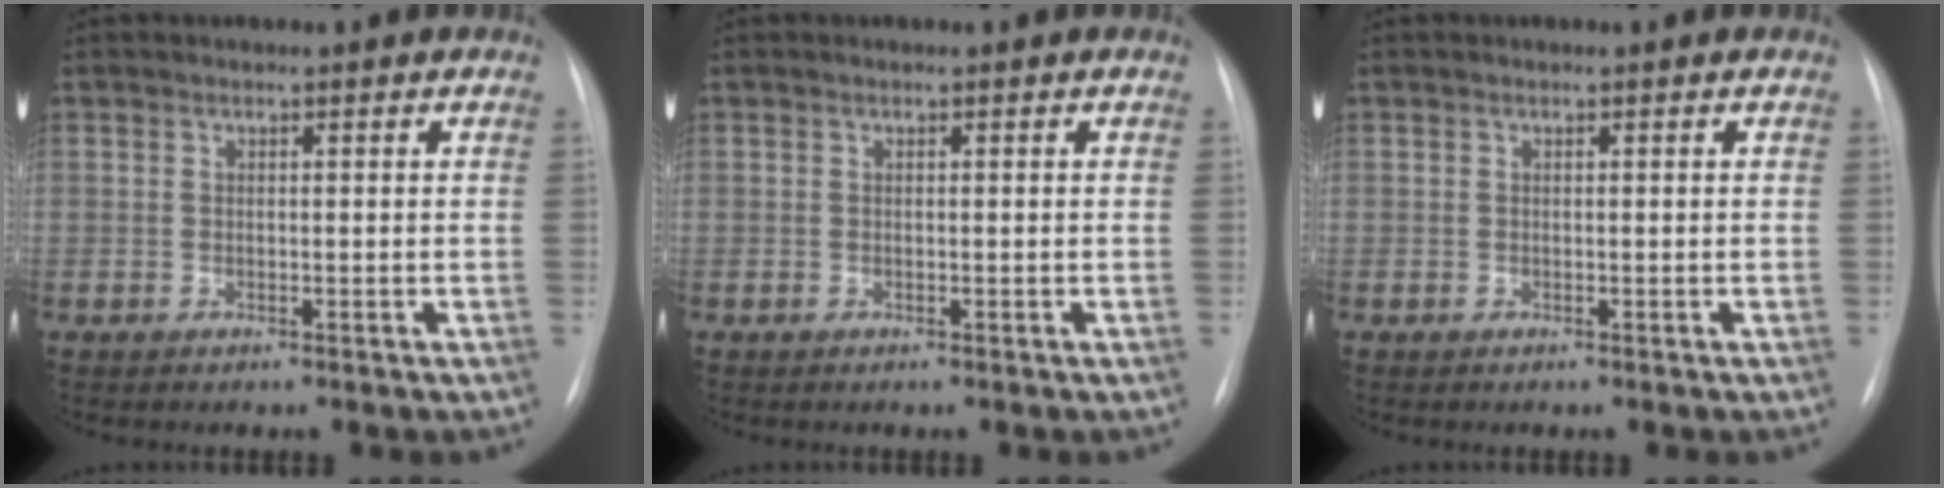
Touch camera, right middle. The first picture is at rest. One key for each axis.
{"total": 0.0}
{"total": 0.0}